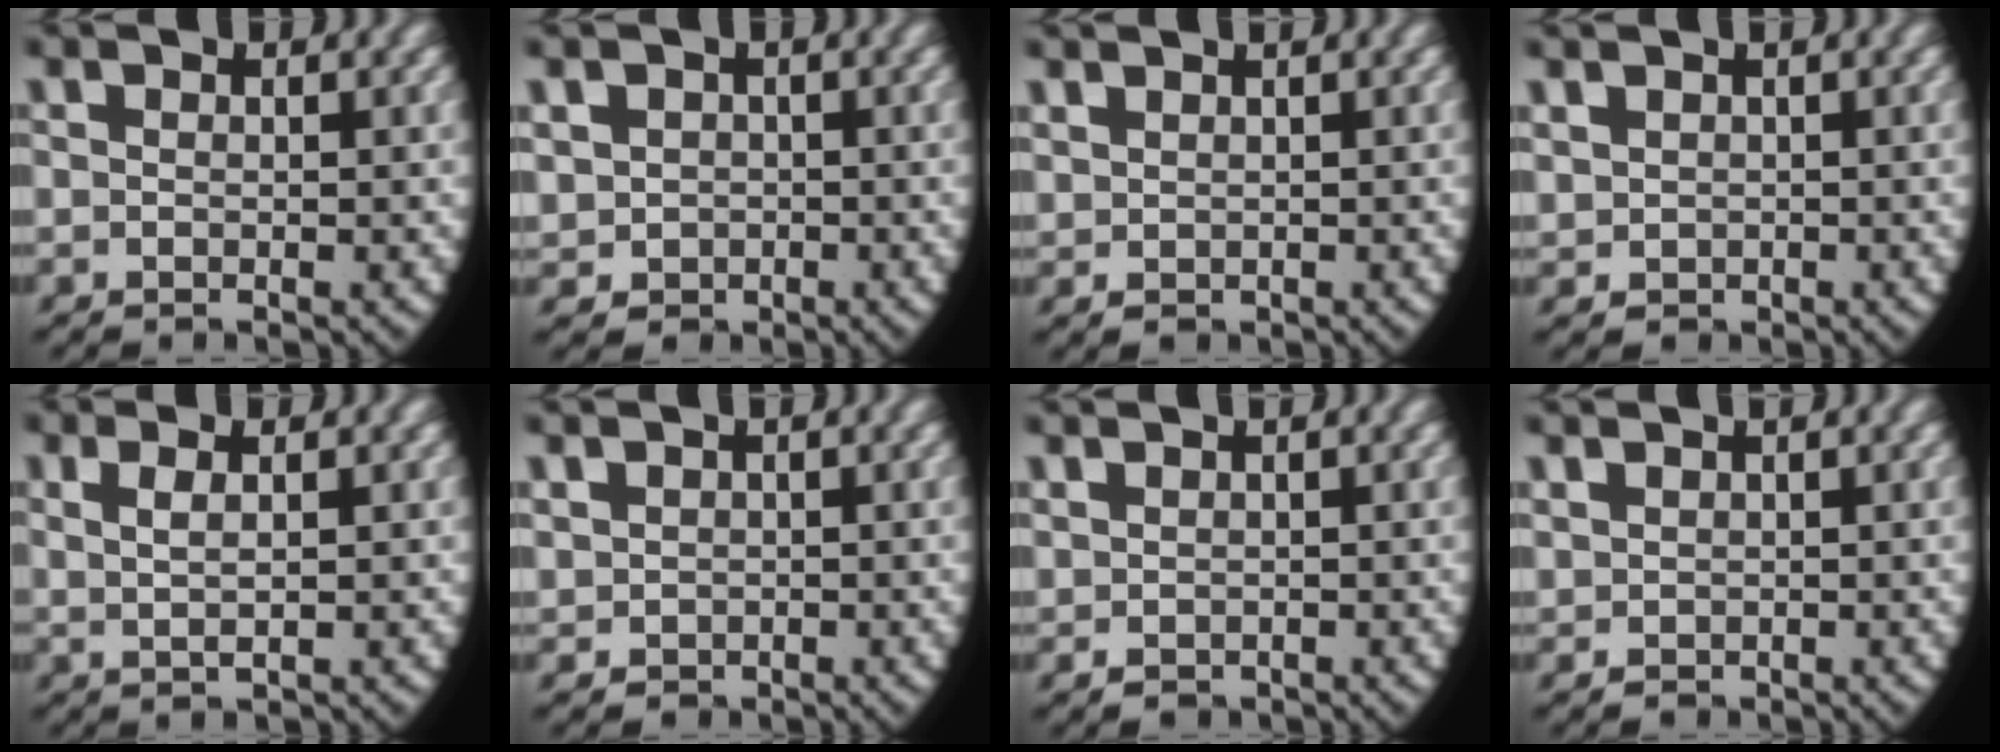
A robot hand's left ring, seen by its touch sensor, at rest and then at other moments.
{"total": 4.9, "force": [-0.3, 4.7, 1.6], "torque": [-0.047, -0.023, 0.003]}
{"total": 1.0, "force": [0.6, 0.8, 0.3], "torque": [-0.018, -0.011, 0.026]}
{"total": 2.0, "force": [0.4, 1.8, 0.6], "torque": [-0.028, -0.016, 0.022]}
{"total": 2.4, "force": [1.0, 0.9, 2.0], "torque": [-0.044, 0.002, 0.022]}
{"total": 2.3, "force": [0.4, 2.1, 0.7], "torque": [-0.031, -0.018, 0.021]}
{"total": 0.9, "force": [0.2, 0.8, 0.3], "torque": [-0.015, -0.013, 0.019]}
{"total": 1.1, "force": [0.7, 0.8, 0.3], "torque": [-0.020, -0.011, 0.027]}